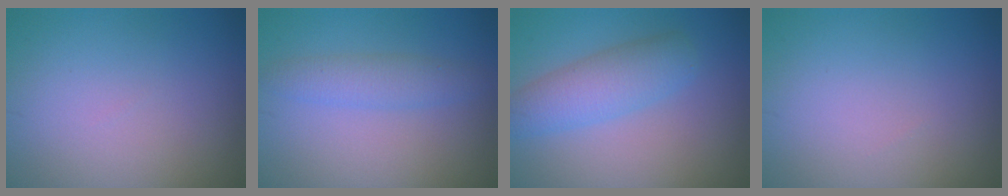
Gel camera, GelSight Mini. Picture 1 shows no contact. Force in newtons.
{"total": 2.5, "press": 2.5, "slide": 0.2}
{"total": 4.2, "press": 4.2, "slide": 0.1}
{"total": 0.0}